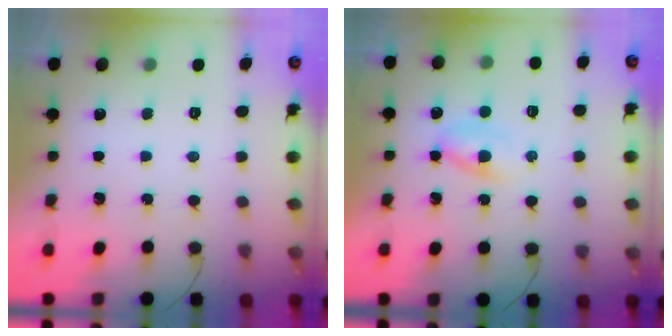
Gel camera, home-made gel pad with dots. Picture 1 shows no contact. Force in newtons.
{"total": 2.9, "press": 2.7, "slide": 1.1}